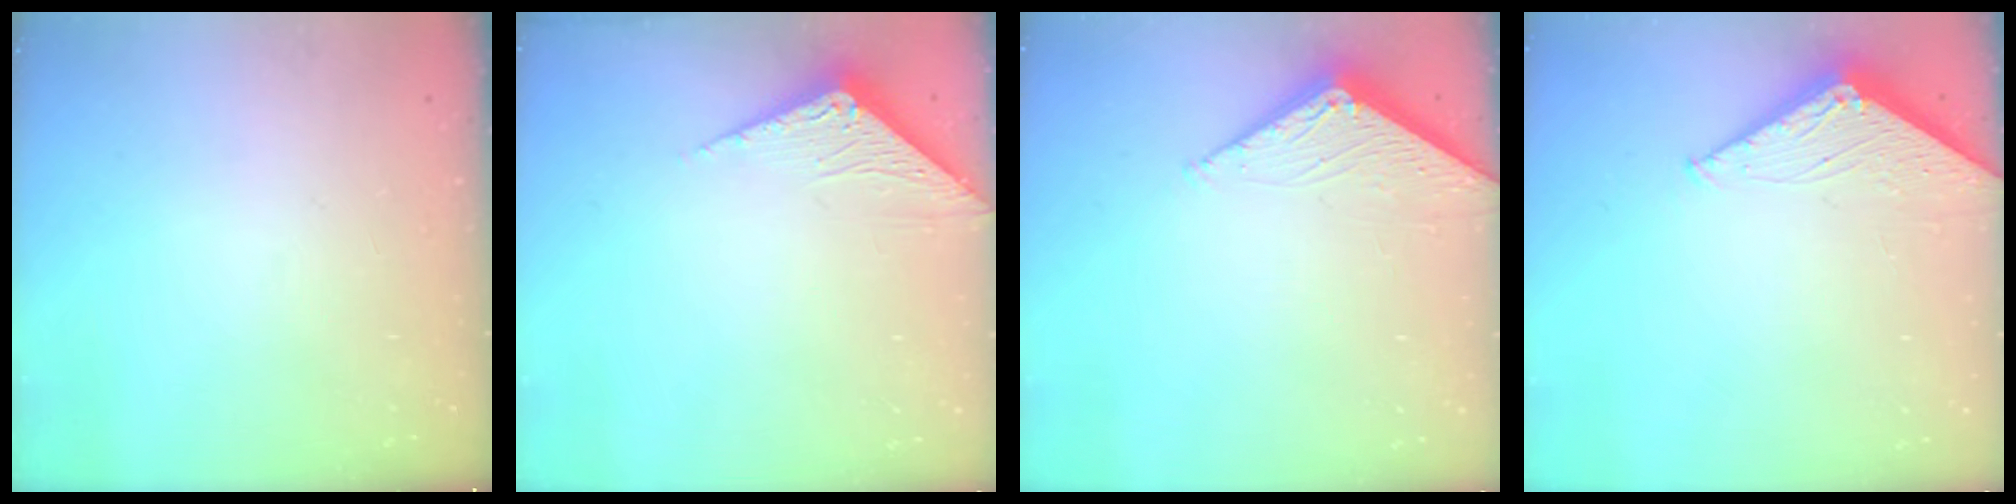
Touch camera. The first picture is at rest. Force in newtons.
{"total": 3.4, "press": 3.4, "slide": 0.3}
{"total": 2.6, "press": 2.6, "slide": 0.3}
{"total": 3.0, "press": 2.9, "slide": 0.3}